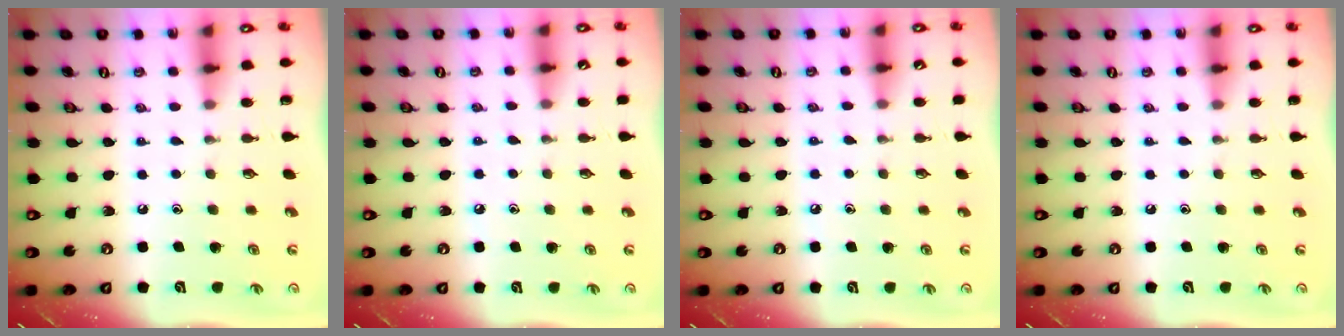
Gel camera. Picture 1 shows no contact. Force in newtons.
{"total": 2.8, "press": 2.8, "slide": 0.4}
{"total": 2.8, "press": 2.8, "slide": 0.4}
{"total": 0.0}